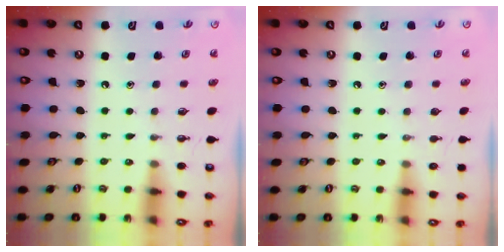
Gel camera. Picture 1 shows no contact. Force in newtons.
{"total": 0.0}